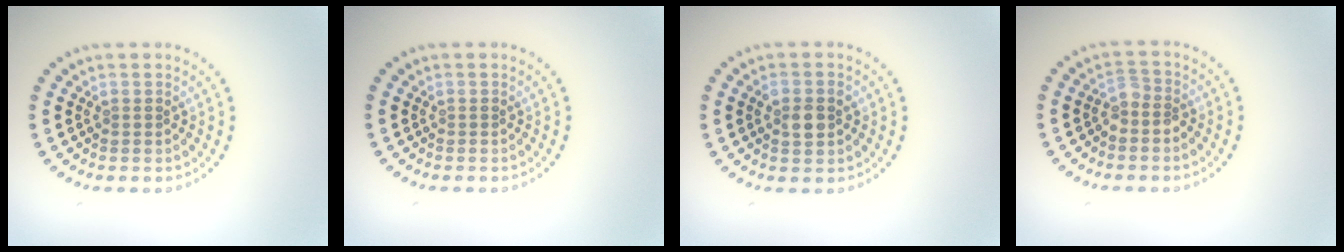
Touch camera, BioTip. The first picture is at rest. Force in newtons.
{"total": 0.0}
{"total": 2.5, "press": 2.5, "slide": 0.3}
{"total": 1.6, "press": 1.3, "slide": 0.9}